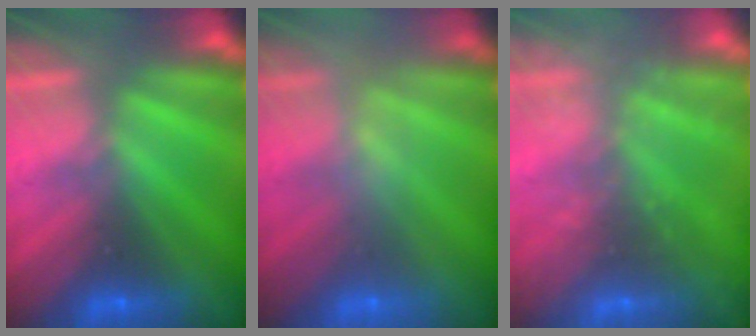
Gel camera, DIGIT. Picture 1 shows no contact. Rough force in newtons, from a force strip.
{"total": 2.3}
{"total": 6.8}